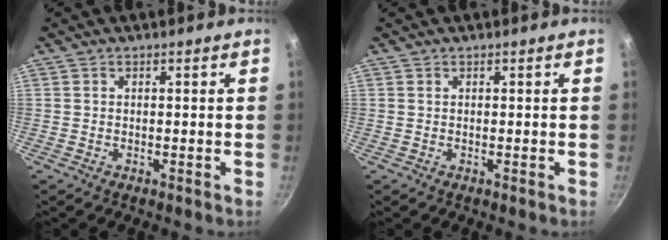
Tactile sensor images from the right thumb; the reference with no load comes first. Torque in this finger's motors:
{"motor_torque": [-0.30, 0.28, 0.45, 0.12, 0.03]}